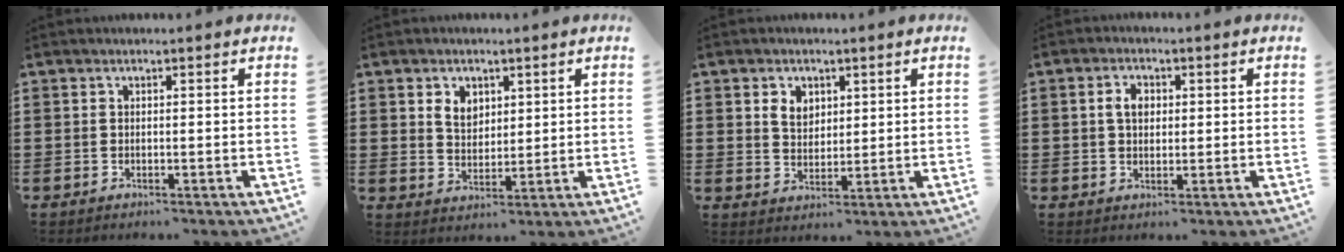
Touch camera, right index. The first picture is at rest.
{"total": 3.9, "force": [1.9, 2.9, 1.8], "torque": [-0.047, 0.010, 0.034]}
{"total": 3.6, "force": [1.6, 2.8, 1.7], "torque": [-0.045, 0.010, 0.029]}
{"total": 3.3, "force": [0.6, 2.2, 2.4], "torque": [-0.054, 0.011, 0.008]}